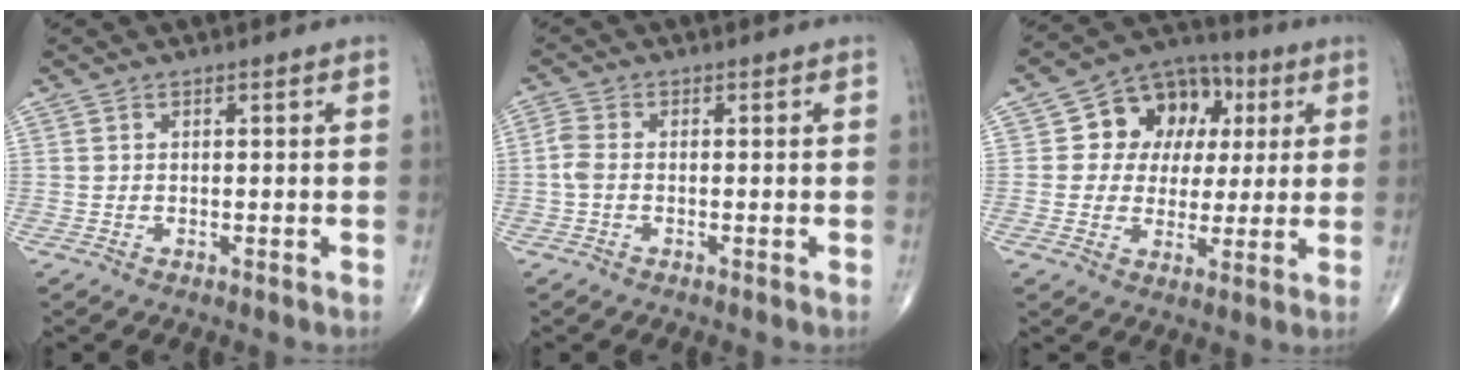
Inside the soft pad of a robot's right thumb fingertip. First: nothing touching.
{"total": 2.5, "force": [-0.5, 1.4, 2.0], "torque": [-0.052, 0.004, -0.017]}
{"total": 13.1, "force": [3.0, 10.4, 7.3], "torque": [-0.055, 0.012, 0.043]}